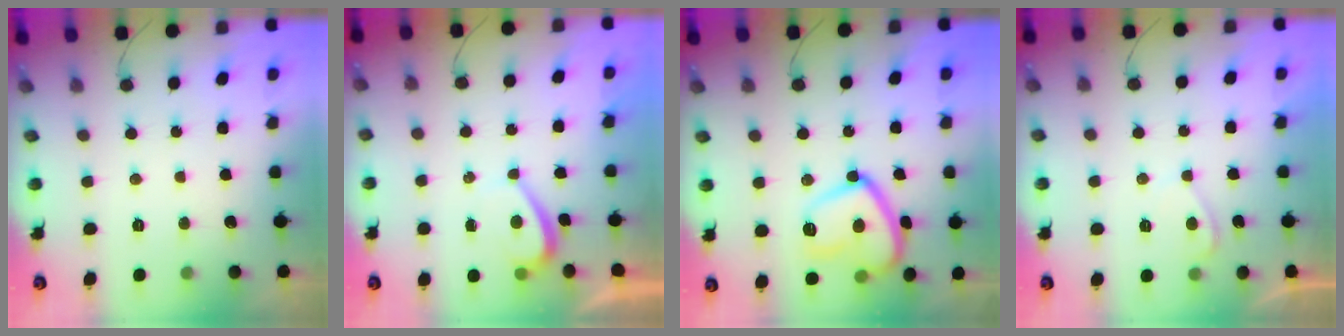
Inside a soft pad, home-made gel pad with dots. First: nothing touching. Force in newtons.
{"total": 1.3, "press": 1.1, "slide": 0.5}
{"total": 15.0, "press": 15.0, "slide": 0.9}
{"total": 1.0, "press": 0.7, "slide": 0.6}